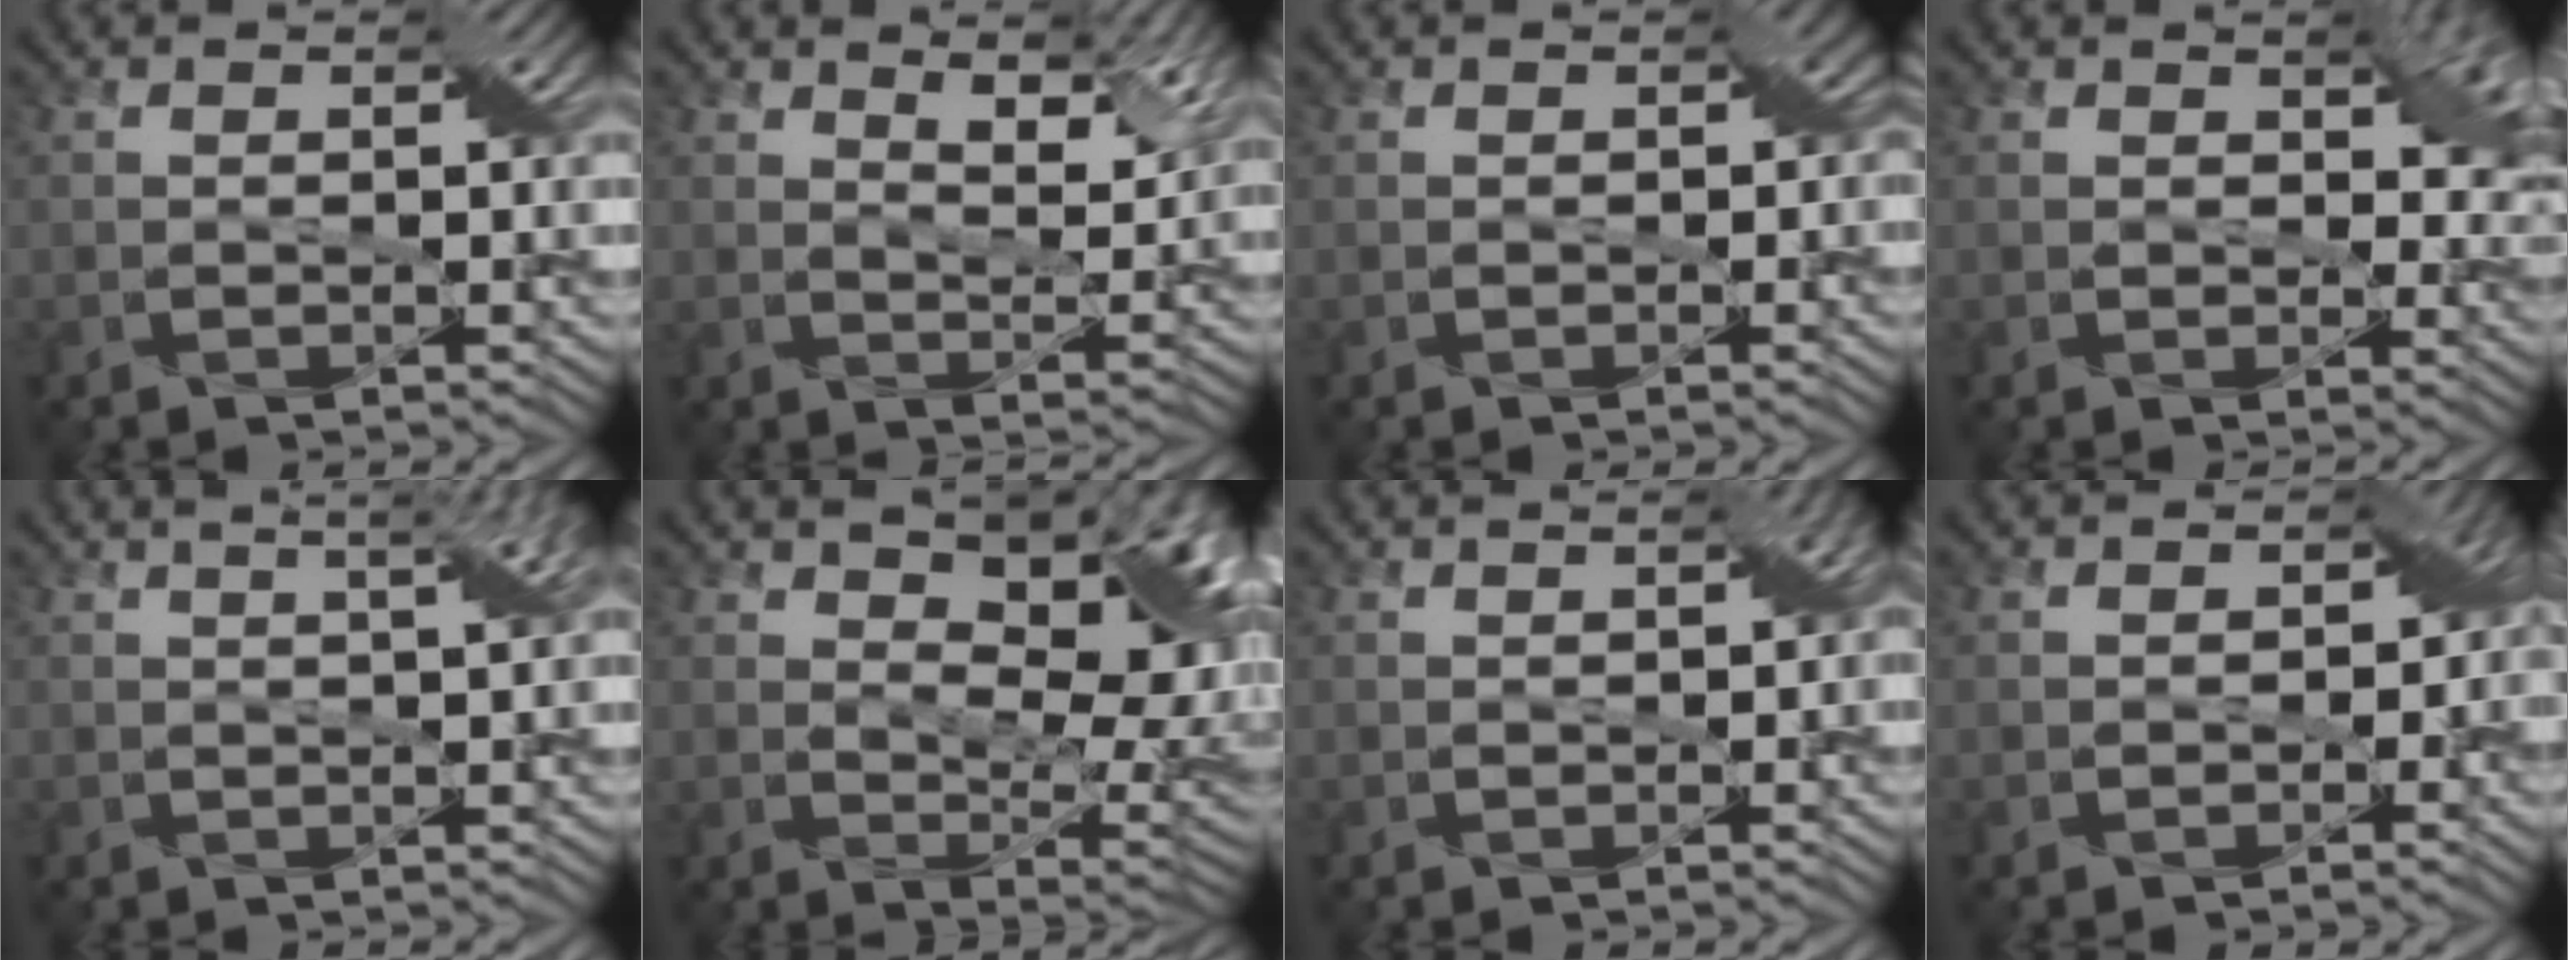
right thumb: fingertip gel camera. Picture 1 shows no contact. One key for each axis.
{"total": 6.9, "fx": 4.4, "fy": 2.7, "fz": 4.6, "tx": -0.079, "ty": -0.004, "tz": 0.076}
{"total": 1.7, "fx": 0.0, "fy": 1.5, "fz": 0.7, "tx": -0.011, "ty": -0.003, "tz": -0.003}
{"total": 6.6, "fx": 1.8, "fy": 3.9, "fz": 5.0, "tx": -0.070, "ty": -0.001, "tz": 0.025}
{"total": 5.6, "fx": 2.8, "fy": 1.9, "fz": 4.5, "tx": -0.050, "ty": 0.039, "tz": 0.020}
{"total": 14.1, "fx": 6.2, "fy": 6.6, "fz": 10.7, "tx": -0.153, "ty": 0.006, "tz": 0.088}
{"total": 2.4, "fx": 0.3, "fy": 1.4, "fz": 2.0, "tx": -0.022, "ty": 0.003, "tz": 0.008}
{"total": 3.8, "fx": -0.5, "fy": 3.2, "fz": 2.0, "tx": -0.018, "ty": -0.006, "tz": -0.008}